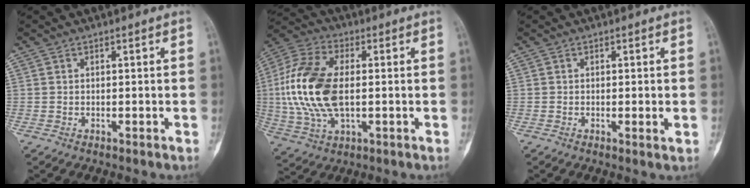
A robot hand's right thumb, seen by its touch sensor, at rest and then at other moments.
{"total": 17.7, "force": [0.3, 9.7, 14.9], "torque": [-0.323, 0.008, 0.006]}
{"total": 1.9, "force": [-0.2, 0.3, 1.8], "torque": [-0.028, -0.005, -0.003]}